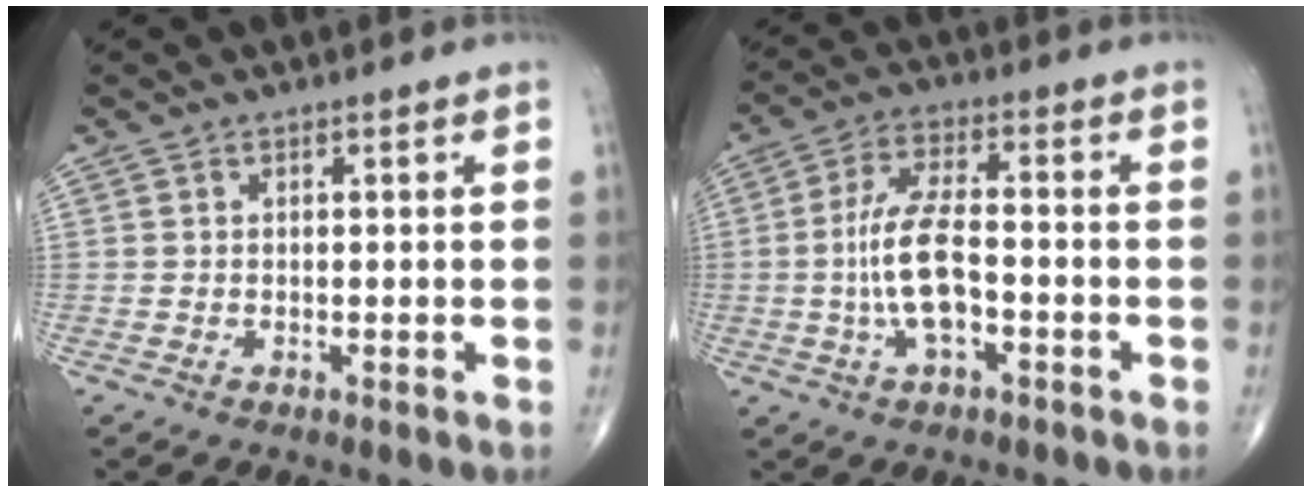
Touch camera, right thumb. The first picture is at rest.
{"total": 9.9, "force": [-1.9, 3.9, 8.9], "torque": [-0.183, 0.024, -0.040]}